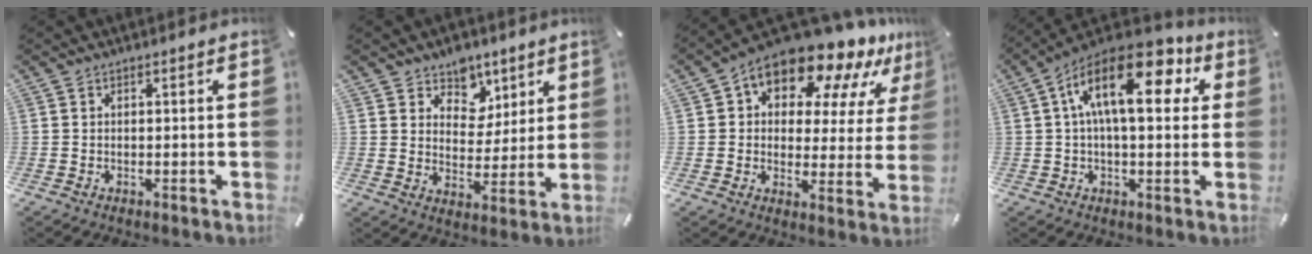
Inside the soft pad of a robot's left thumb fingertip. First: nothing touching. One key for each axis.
{"total": 8.4, "fx": 5.0, "fy": 6.7, "fz": 0.8, "tx": -0.018, "ty": -0.044, "tz": 0.094}
{"total": 15.1, "fx": 11.4, "fy": 6.6, "fz": 7.4, "tx": -0.122, "ty": -0.091, "tz": 0.192}
{"total": 17.8, "fx": 5.8, "fy": 8.5, "fz": 14.5, "tx": -0.257, "ty": -0.031, "tz": 0.089}